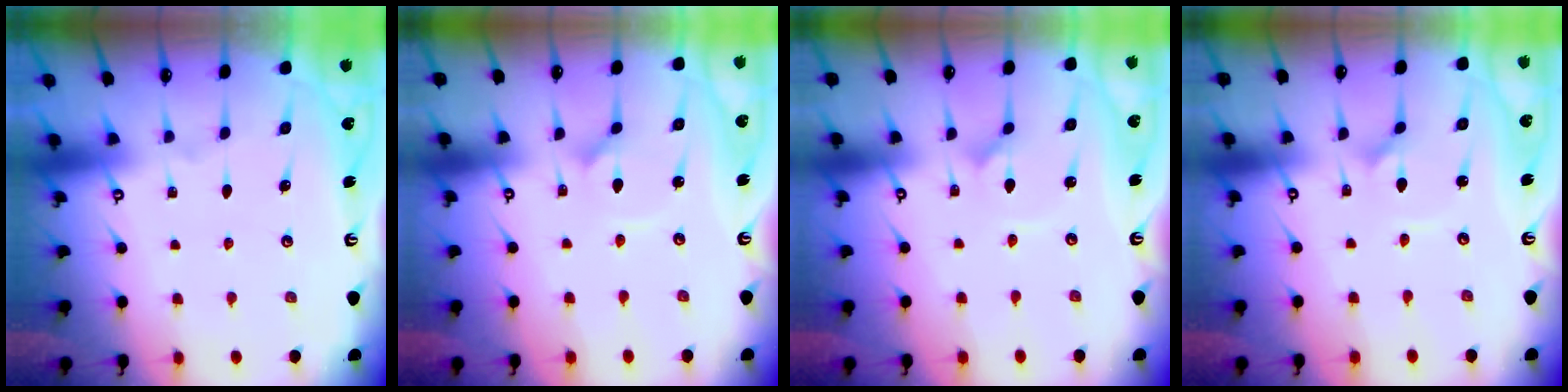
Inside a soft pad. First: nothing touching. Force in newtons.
{"total": 2.9, "press": 2.9, "slide": 0.1}
{"total": 2.3, "press": 2.3, "slide": 0.2}
{"total": 1.6, "press": 1.6, "slide": 0.1}